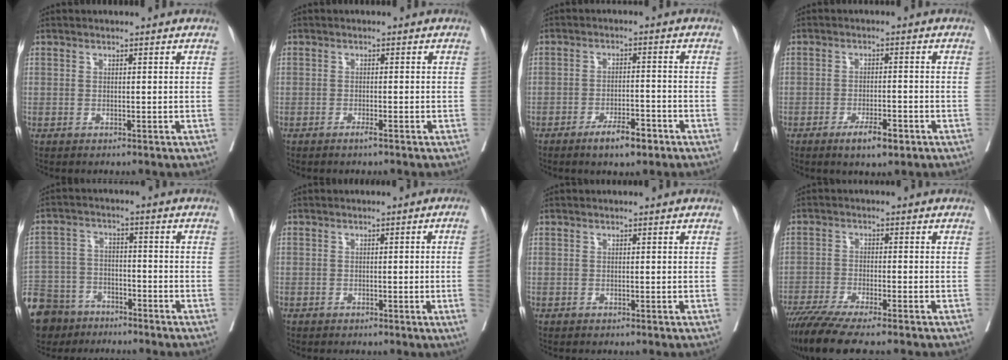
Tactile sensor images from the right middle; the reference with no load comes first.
{"total": 1.0, "force": [-0.8, -0.1, 0.7], "torque": [-0.012, 0.000, -0.014]}
{"total": 5.3, "force": [-3.5, 1.3, 3.7], "torque": [-0.062, 0.000, -0.053]}
{"total": 4.5, "force": [-2.7, 1.1, 3.5], "torque": [-0.059, -0.002, -0.039]}
{"total": 17.5, "force": [-12.9, 10.1, 6.1], "torque": [-0.189, -0.009, -0.214]}
{"total": 3.6, "force": [-0.7, -0.5, 3.5], "torque": [-0.043, -0.001, -0.009]}
{"total": 0.0}
{"total": 10.0, "force": [-8.2, 0.5, 5.7], "torque": [-0.089, -0.024, -0.137]}